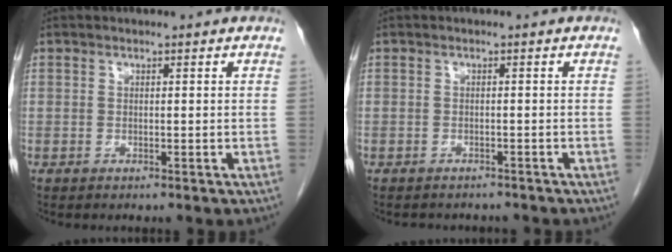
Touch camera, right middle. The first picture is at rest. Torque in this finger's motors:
{"motor_torque": [0.04, -0.03, 0.00, 0.00]}